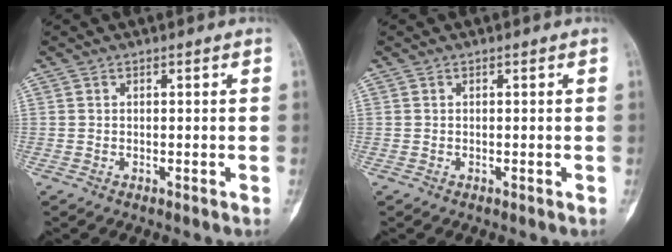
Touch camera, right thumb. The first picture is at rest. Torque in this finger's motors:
{"motor_torque": [0.21, 0.08, 0.08, -0.06, 0.03]}